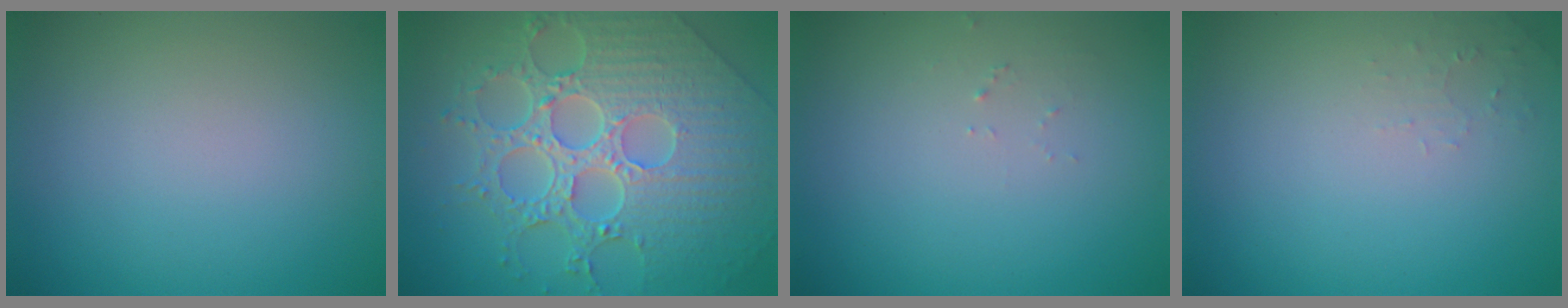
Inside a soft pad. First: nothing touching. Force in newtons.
{"total": 9.2, "press": 6.8, "slide": 6.2}
{"total": 0.7, "press": 0.7, "slide": 0.1}
{"total": 0.9, "press": 0.9, "slide": 0.2}